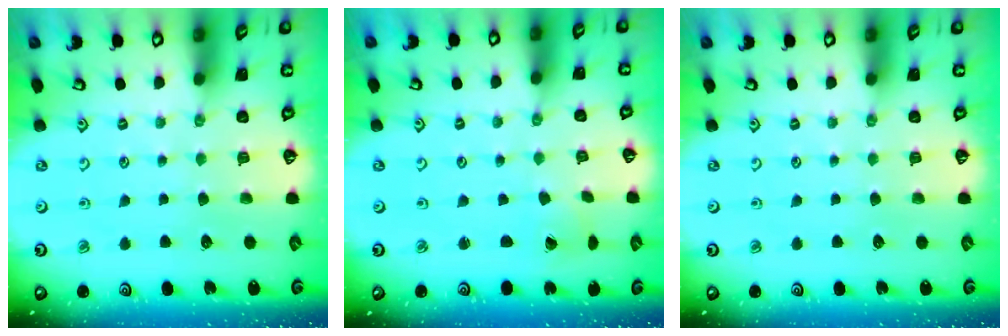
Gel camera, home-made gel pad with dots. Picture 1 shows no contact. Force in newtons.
{"total": 1.7, "press": 1.7, "slide": 0.1}
{"total": 0.0}